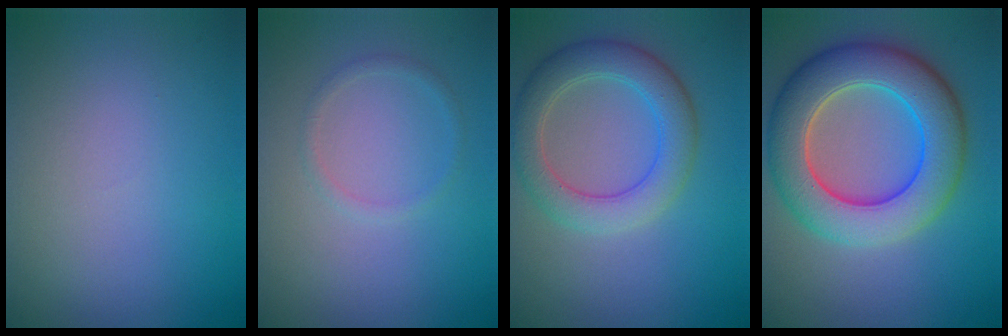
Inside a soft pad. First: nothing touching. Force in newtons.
{"total": 1.0, "press": 1.0, "slide": 0.0}
{"total": 4.9, "press": 4.9, "slide": 0.3}
{"total": 9.4, "press": 9.4, "slide": 0.5}